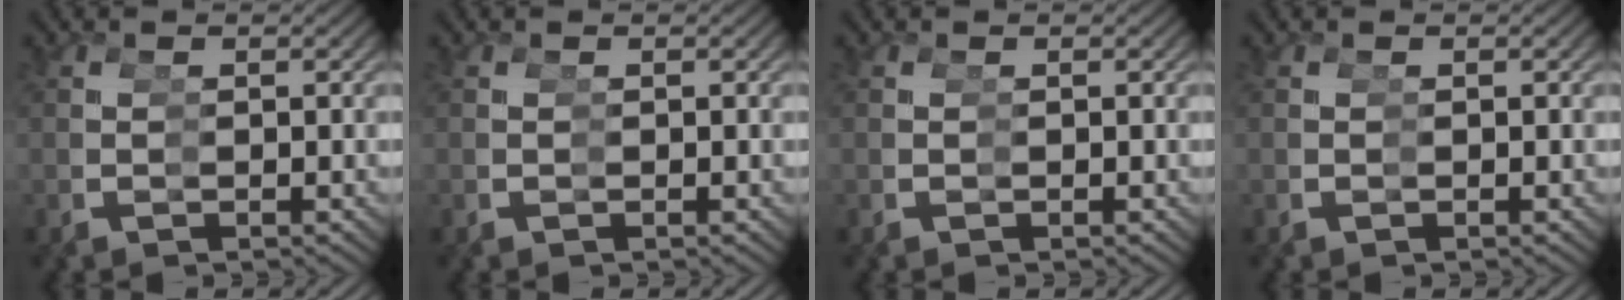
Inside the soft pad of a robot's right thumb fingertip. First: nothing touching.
{"total": 0.0}
{"total": 0.0}
{"total": 0.0}